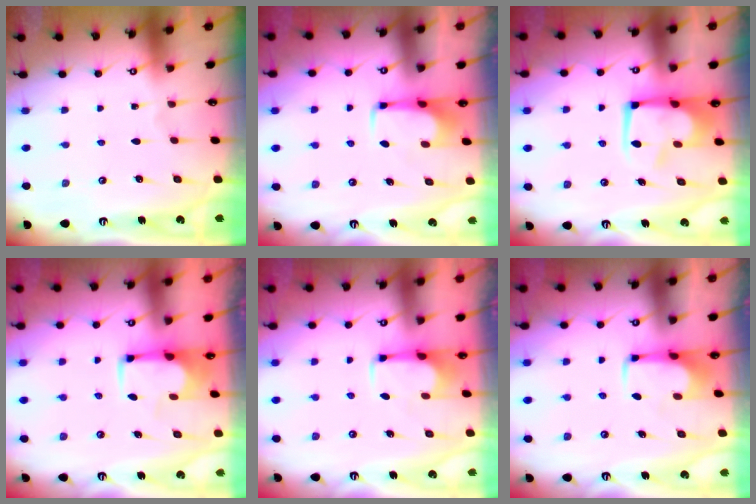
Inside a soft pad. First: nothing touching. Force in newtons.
{"total": 1.7, "press": 1.6, "slide": 0.4}
{"total": 4.2, "press": 4.2, "slide": 0.8}
{"total": 1.9, "press": 1.6, "slide": 1.0}
{"total": 2.8, "press": 2.7, "slide": 0.7}
{"total": 2.0, "press": 2.0, "slide": 0.2}